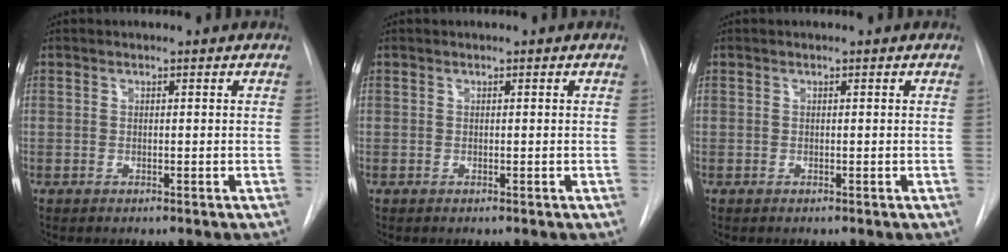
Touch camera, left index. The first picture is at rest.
{"total": 0.0}
{"total": 0.0}